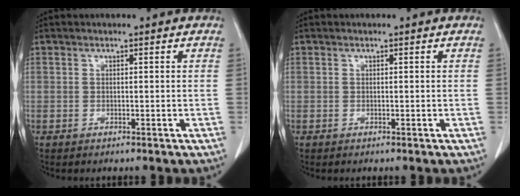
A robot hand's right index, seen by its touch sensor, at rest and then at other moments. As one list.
[{"total": 0.0}]